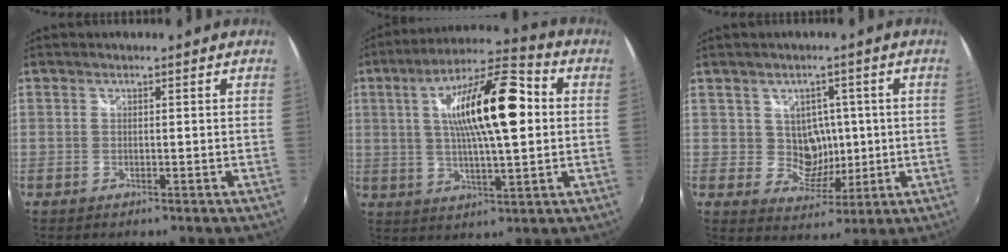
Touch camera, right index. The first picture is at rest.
{"total": 17.4, "force": [3.0, 4.8, 16.4], "torque": [-0.282, 0.022, 0.044]}
{"total": 6.3, "force": [0.8, 5.9, 2.1], "torque": [-0.037, 0.006, 0.022]}